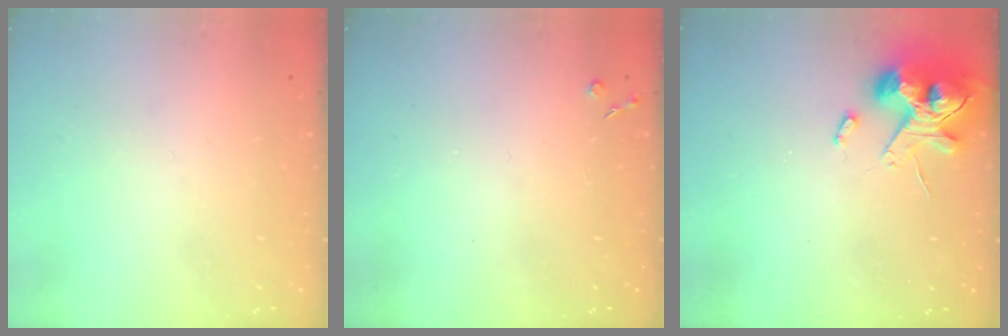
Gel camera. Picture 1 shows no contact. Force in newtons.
{"total": 2.8, "press": 2.8, "slide": 0.5}
{"total": 12.7, "press": 12.6, "slide": 2.0}